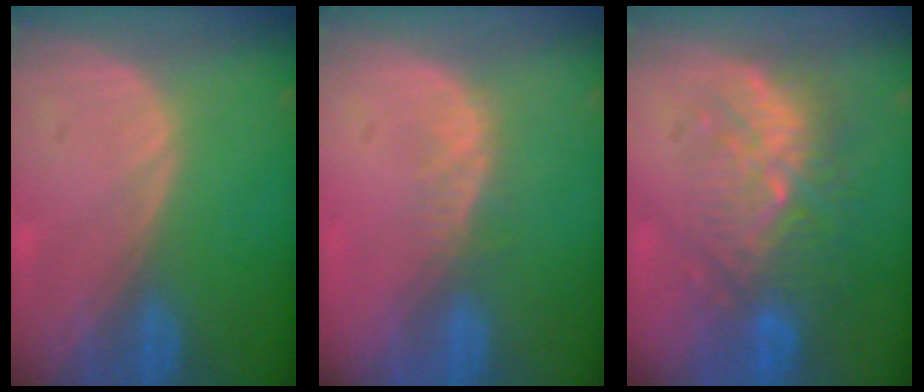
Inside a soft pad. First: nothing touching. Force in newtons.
{"total": 2.8, "press": 2.3, "slide": 1.7}
{"total": 9.4, "press": 8.9, "slide": 2.8}